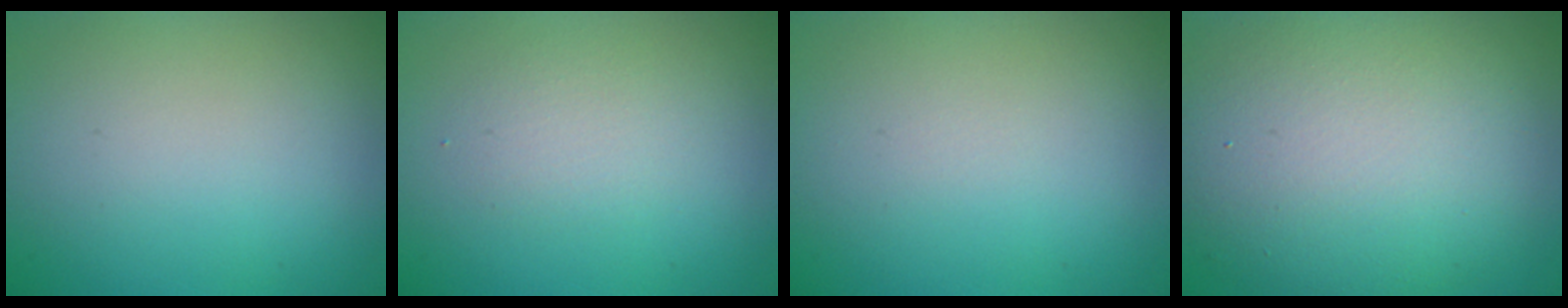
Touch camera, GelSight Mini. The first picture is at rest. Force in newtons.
{"total": 1.8, "press": 1.8, "slide": 0.0}
{"total": 0.0}
{"total": 12.3, "press": 12.2, "slide": 1.0}